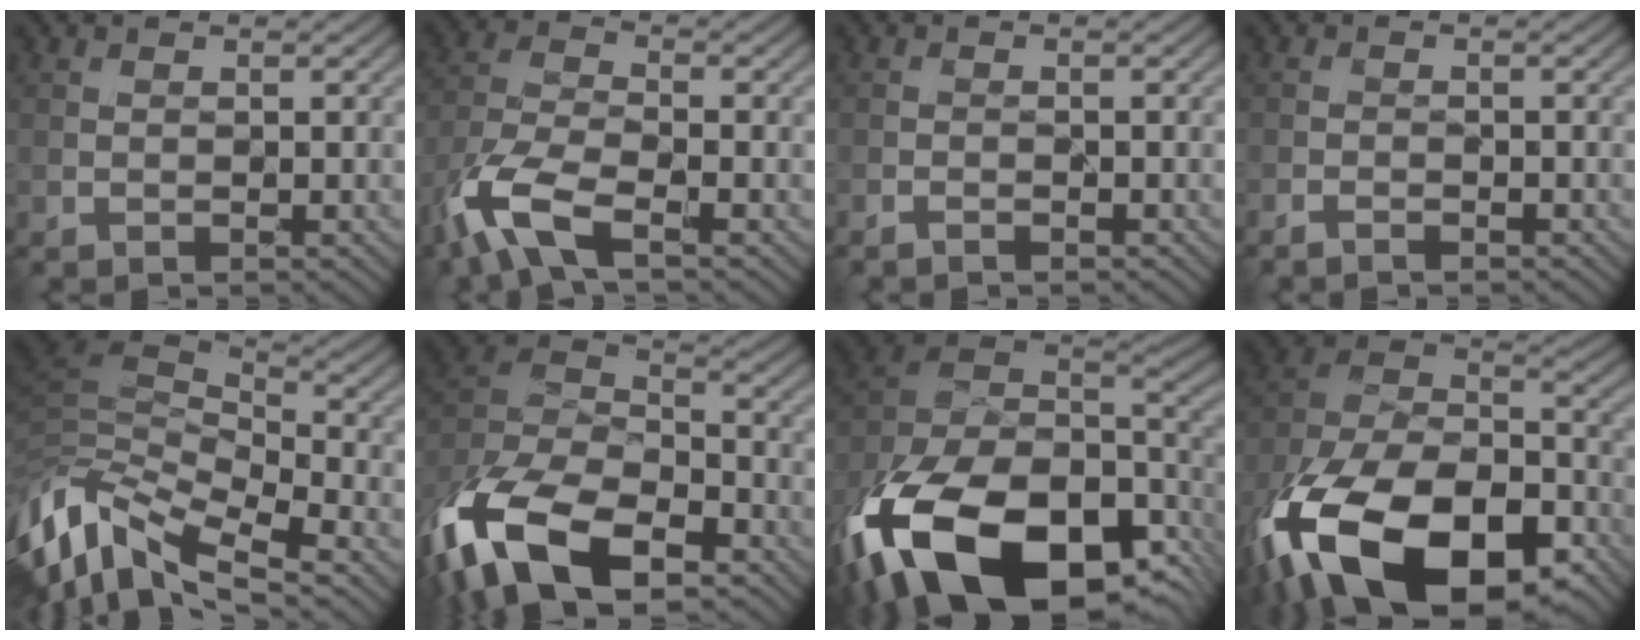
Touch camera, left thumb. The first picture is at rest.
{"total": 9.3, "force": [-5.6, 3.3, 6.7], "torque": [-0.160, -0.011, -0.129]}
{"total": 1.3, "force": [-1.1, 0.3, 0.5], "torque": [-0.013, -0.001, -0.022]}
{"total": 1.6, "force": [-1.5, 0.3, 0.6], "torque": [-0.016, -0.002, -0.029]}
{"total": 14.4, "force": [-7.8, 6.2, 10.3], "torque": [-0.262, -0.031, -0.124]}
{"total": 19.3, "force": [-11.3, 10.3, 11.9], "torque": [-0.298, -0.037, -0.188]}
{"total": 21.3, "force": [-11.4, 10.2, 14.8], "torque": [-0.342, -0.048, -0.159]}
{"total": 22.9, "force": [-13.0, 11.9, 14.6], "torque": [-0.324, -0.085, -0.186]}